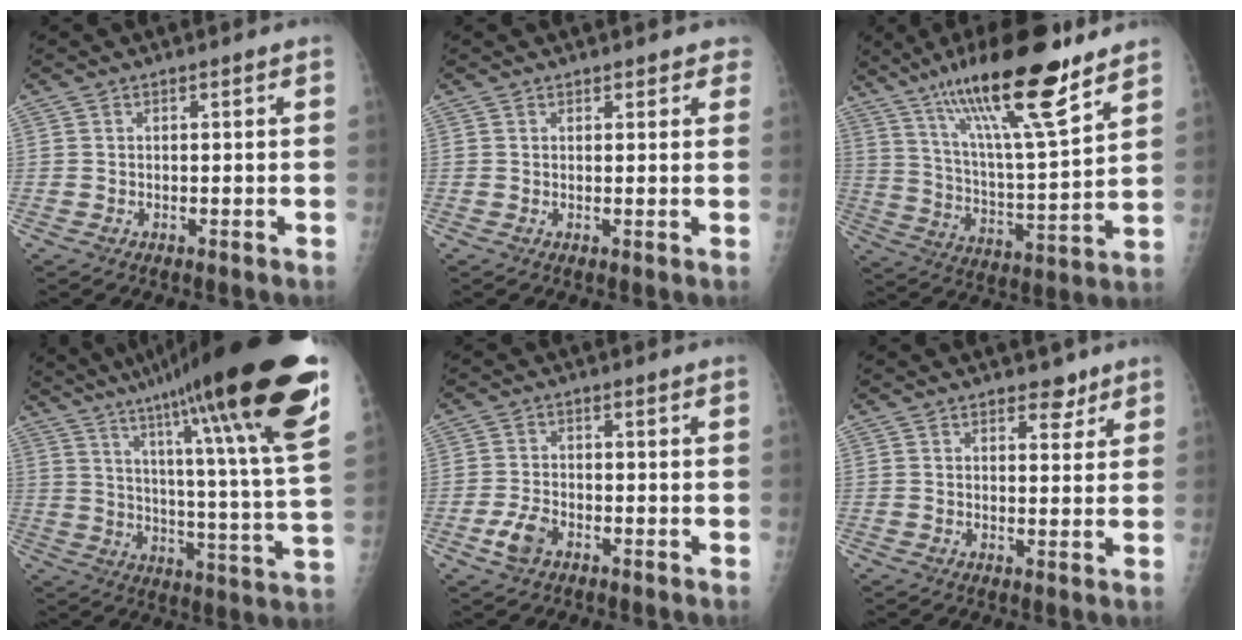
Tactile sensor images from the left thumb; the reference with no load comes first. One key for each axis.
{"total": 2.6, "fx": 2.2, "fy": 1.3, "fz": 0.4, "tx": 0.029, "ty": -0.006, "tz": 0.015}
{"total": 22.2, "fx": 14.9, "fy": 4.1, "fz": 15.9, "tx": -0.261, "ty": -0.059, "tz": 0.257}
{"total": 31.8, "fx": 20.5, "fy": 2.7, "fz": 24.1, "tx": -0.318, "ty": -0.072, "tz": 0.302}
{"total": 4.4, "fx": -2.2, "fy": 2.6, "fz": 2.7, "tx": -0.057, "ty": 0.010, "tz": -0.042}
{"total": 3.7, "fx": 2.6, "fy": 2.0, "fz": 1.6, "tx": 0.000, "ty": -0.014, "tz": 0.035}